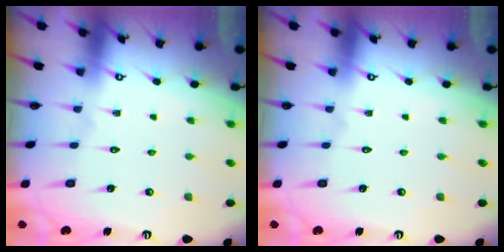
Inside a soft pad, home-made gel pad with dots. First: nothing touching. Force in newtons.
{"total": 0.0}